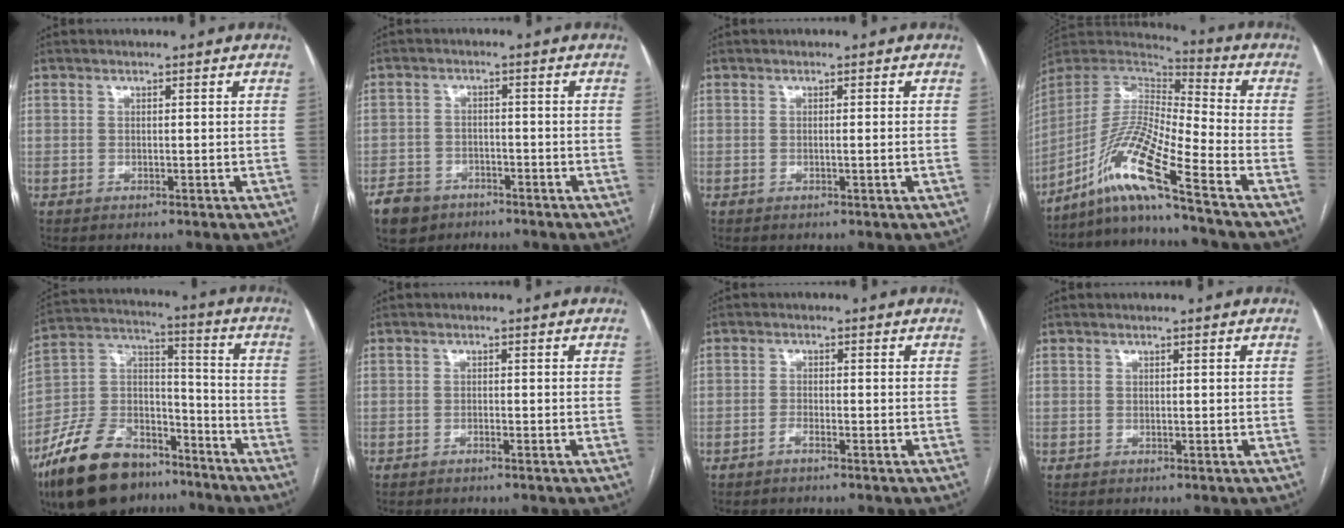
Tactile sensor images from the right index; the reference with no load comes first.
{"total": 6.0, "force": [-4.0, 4.1, 1.4], "torque": [-0.032, 0.004, -0.069]}
{"total": 0.9, "force": [-0.2, -0.3, 0.8], "torque": [-0.011, 0.000, -0.002]}
{"total": 13.6, "force": [-9.3, -1.4, 9.8], "torque": [-0.203, -0.002, -0.177]}
{"total": 19.8, "force": [-14.2, 9.7, 9.9], "torque": [-0.210, 0.029, -0.246]}
{"total": 0.6, "force": [-0.5, 0.0, 0.3], "torque": [-0.008, 0.000, -0.009]}
{"total": 1.1, "force": [-0.9, 0.2, 0.6], "torque": [-0.012, 0.002, -0.017]}
{"total": 0.0}